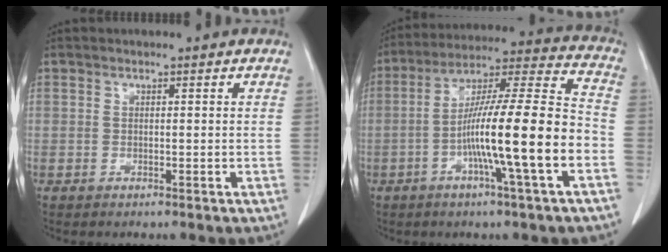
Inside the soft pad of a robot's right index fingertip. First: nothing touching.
{"total": 17.2, "force": [-4.9, -0.2, 16.4], "torque": [-0.275, 0.011, -0.087]}